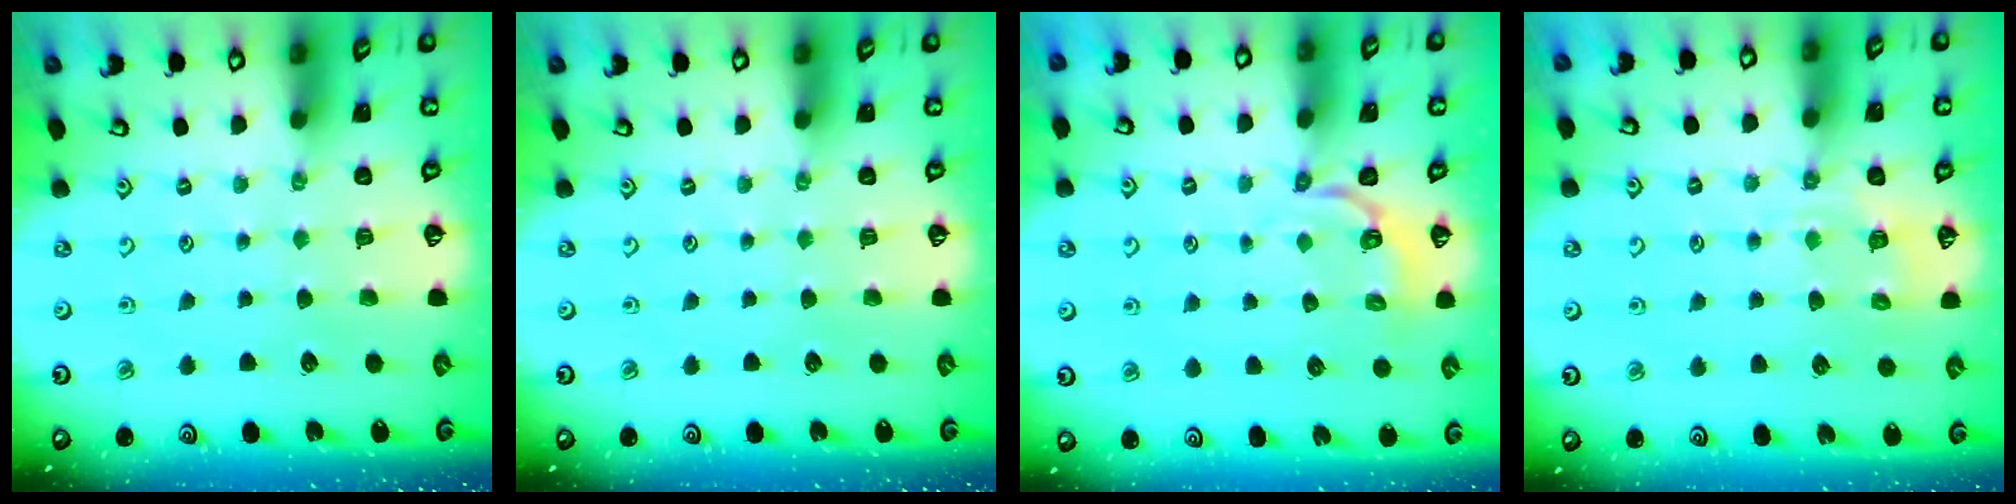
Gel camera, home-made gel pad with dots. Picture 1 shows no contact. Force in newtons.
{"total": 0.0}
{"total": 3.4, "press": 2.6, "slide": 2.2}
{"total": 6.8, "press": 6.7, "slide": 1.1}